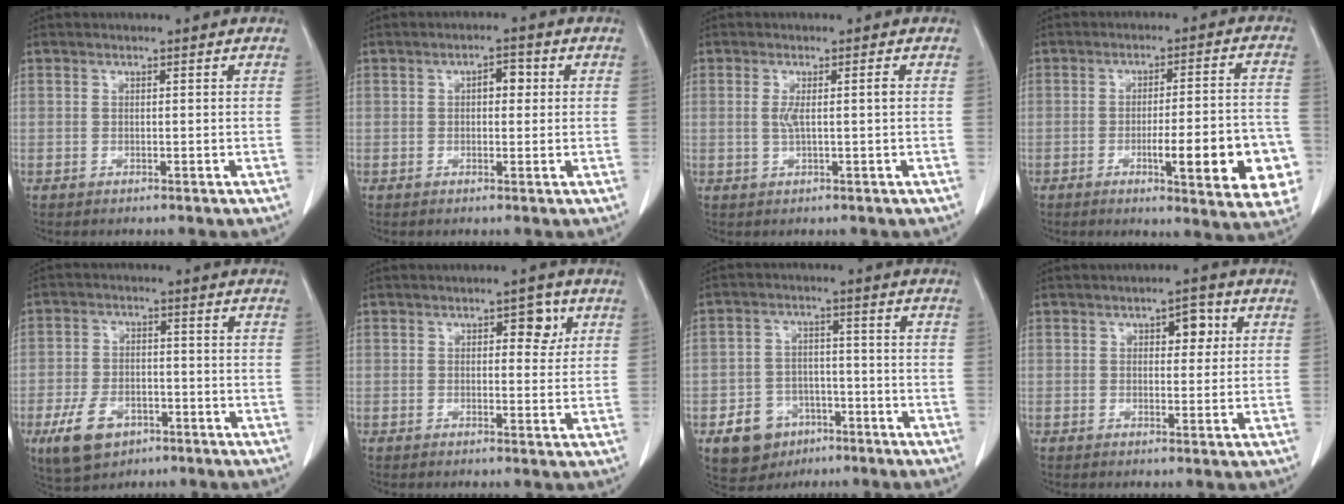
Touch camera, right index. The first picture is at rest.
{"total": 2.7, "force": [0.5, 1.4, 2.2], "torque": [-0.032, 0.011, 0.005]}
{"total": 2.5, "force": [0.1, 0.0, 2.5], "torque": [-0.050, 0.003, 0.004]}
{"total": 15.4, "force": [-4.9, 2.6, 14.3], "torque": [-0.133, 0.013, -0.053]}
{"total": 8.0, "force": [-4.1, 4.9, 4.7], "torque": [-0.097, -0.001, -0.064]}
{"total": 3.5, "force": [1.4, 1.8, 2.7], "torque": [-0.032, 0.008, 0.017]}
{"total": 7.9, "force": [-4.1, 6.2, 2.6], "torque": [-0.048, 0.010, -0.057]}
{"total": 3.7, "force": [1.3, 1.9, 2.9], "torque": [-0.037, 0.010, 0.017]}